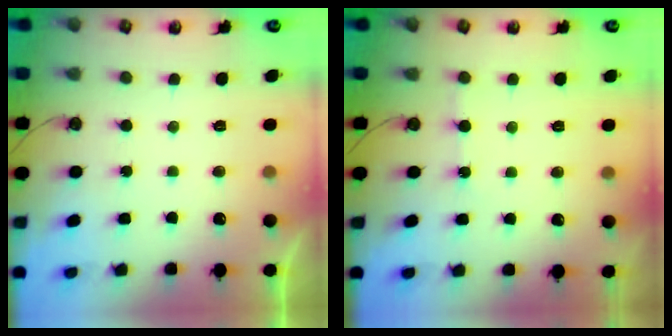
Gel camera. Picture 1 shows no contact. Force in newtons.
{"total": 3.8, "press": 3.8, "slide": 0.4}